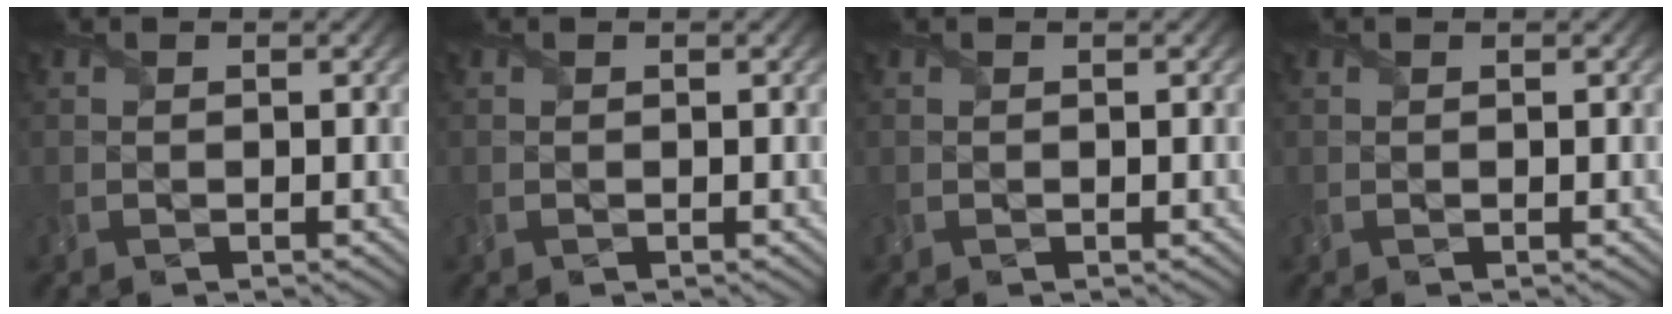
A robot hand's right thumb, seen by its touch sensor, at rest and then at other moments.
{"total": 0.0}
{"total": 0.0}
{"total": 0.0}